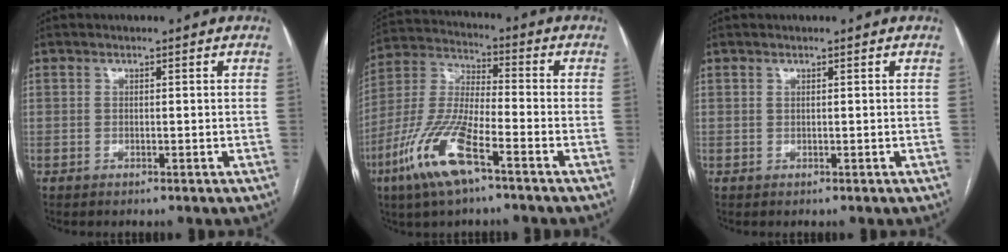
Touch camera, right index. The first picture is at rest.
{"total": 13.6, "force": [-7.2, 2.7, 11.2], "torque": [-0.245, -0.019, -0.142]}
{"total": 0.0}